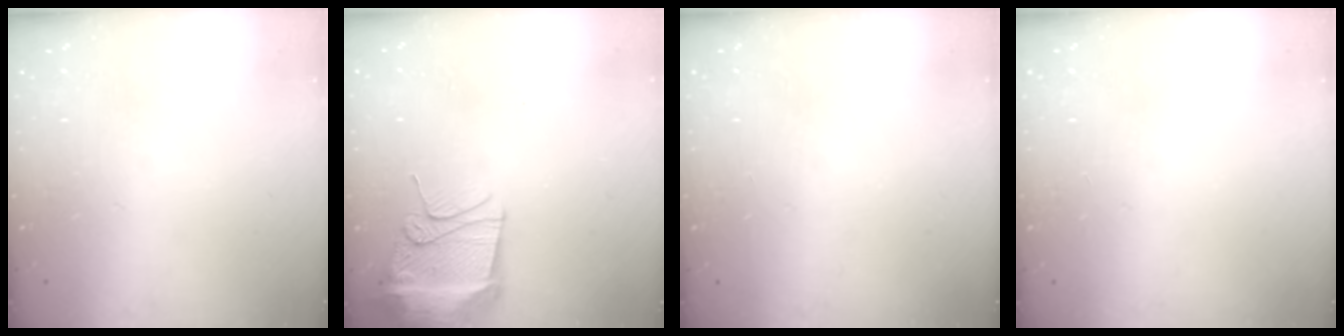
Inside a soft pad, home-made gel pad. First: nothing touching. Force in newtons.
{"total": 13.4, "press": 13.4, "slide": 1.3}
{"total": 0.0}
{"total": 0.0}